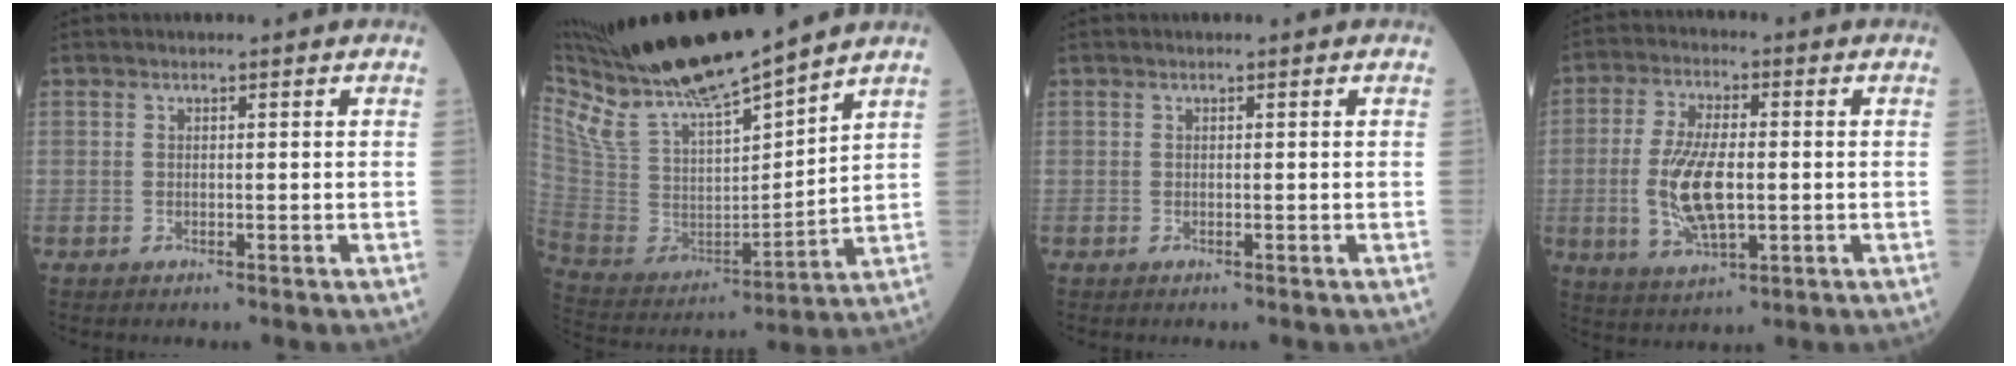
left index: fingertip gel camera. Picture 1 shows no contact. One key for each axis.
{"total": 17.6, "fx": 15.7, "fy": 1.0, "fz": 7.9, "tx": -0.154, "ty": -0.011, "tz": 0.308}
{"total": 0.0}
{"total": 10.2, "fx": -1.1, "fy": 3.4, "fz": 9.5, "tx": -0.201, "ty": -0.003, "tz": -0.009}